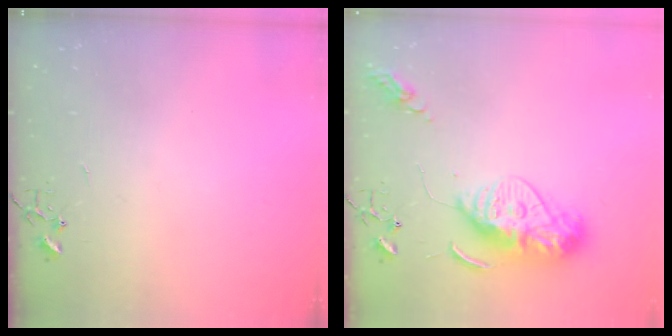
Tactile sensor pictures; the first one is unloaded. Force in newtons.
{"total": 12.9, "press": 12.8, "slide": 1.3}